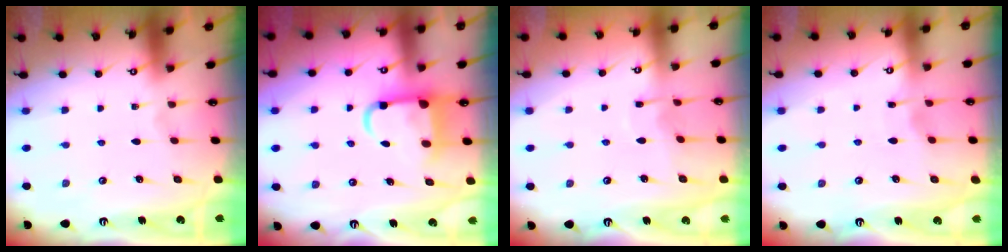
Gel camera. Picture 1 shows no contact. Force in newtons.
{"total": 7.7, "press": 7.5, "slide": 1.3}
{"total": 3.2, "press": 3.2, "slide": 0.4}
{"total": 2.6, "press": 2.6, "slide": 0.3}